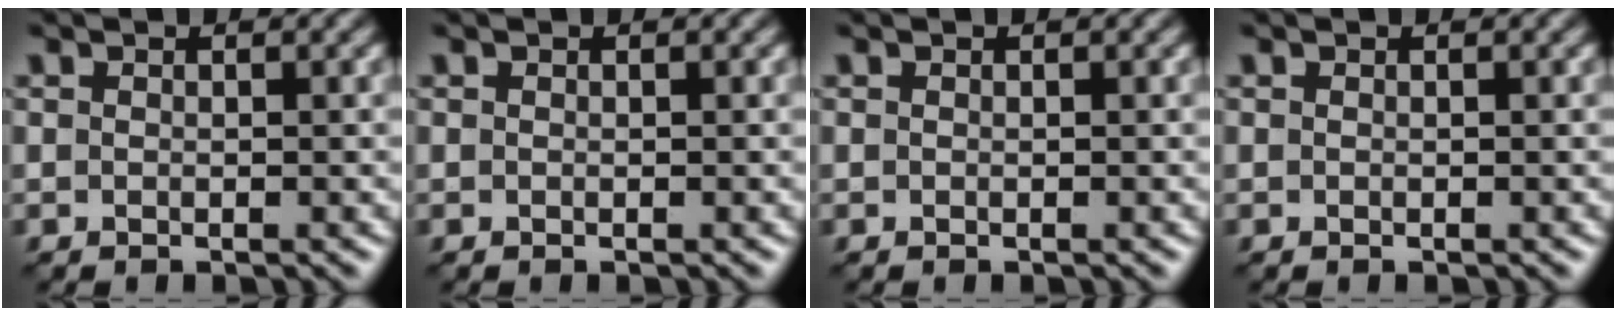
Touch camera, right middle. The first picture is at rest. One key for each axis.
{"total": 0.0}
{"total": 0.0}
{"total": 0.0}